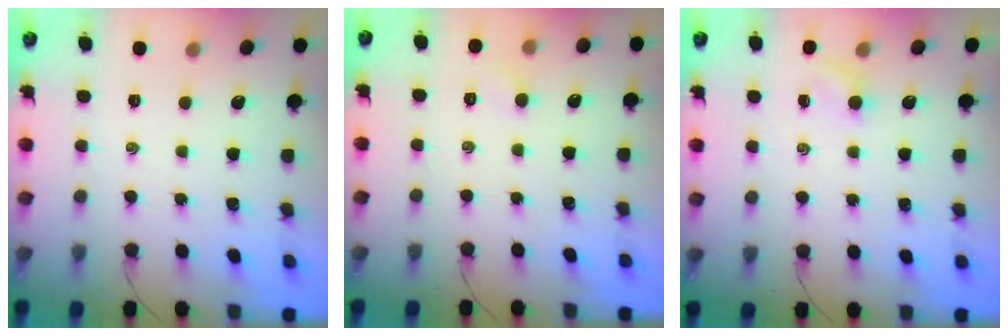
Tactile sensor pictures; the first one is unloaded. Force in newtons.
{"total": 3.4, "press": 3.2, "slide": 1.0}
{"total": 2.9, "press": 2.7, "slide": 0.9}